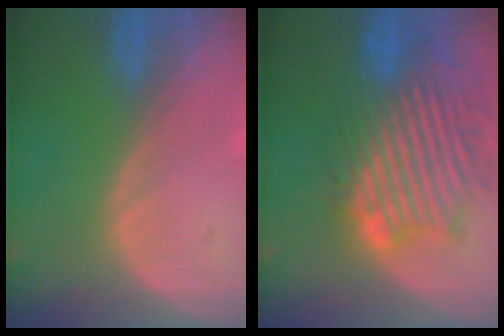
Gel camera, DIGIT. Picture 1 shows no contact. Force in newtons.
{"total": 12.9, "press": 11.5, "slide": 5.8}